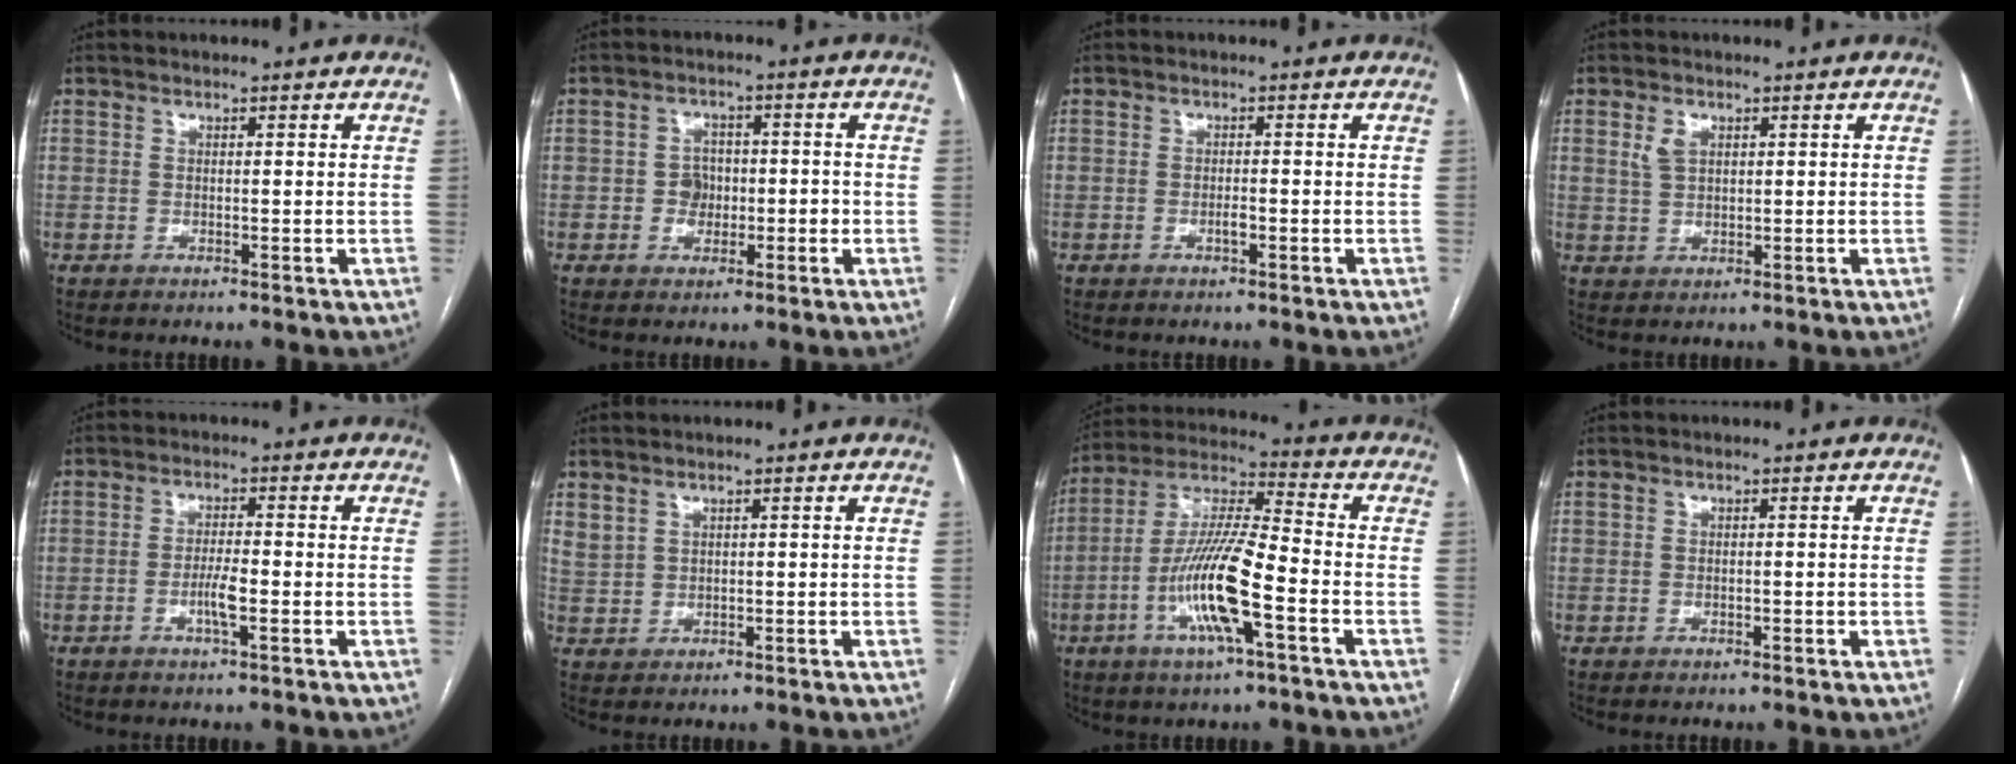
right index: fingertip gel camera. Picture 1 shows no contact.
{"total": 3.3, "force": [-0.3, 3.0, 1.2], "torque": [-0.010, 0.010, 0.000]}
{"total": 1.0, "force": [-0.4, 0.2, 0.9], "torque": [-0.020, 0.000, -0.007]}
{"total": 2.8, "force": [1.2, 1.7, 1.9], "torque": [-0.041, 0.007, 0.028]}
{"total": 3.4, "force": [-1.1, 0.2, 3.2], "torque": [-0.063, -0.001, -0.022]}
{"total": 2.4, "force": [1.8, 1.3, 0.6], "torque": [-0.014, 0.006, 0.043]}
{"total": 14.2, "force": [-4.6, 1.5, 13.4], "torque": [-0.269, -0.002, -0.088]}
{"total": 0.0}